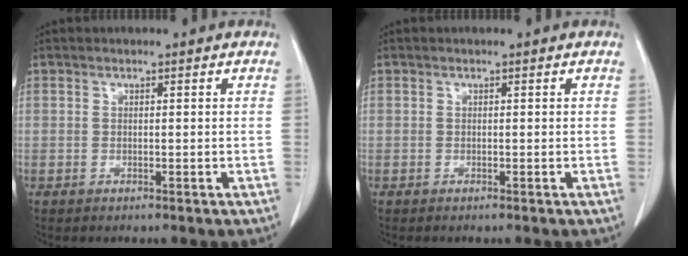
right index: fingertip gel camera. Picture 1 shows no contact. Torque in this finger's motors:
{"motor_torque": [0.02, -0.03, 0.01, 0.01]}